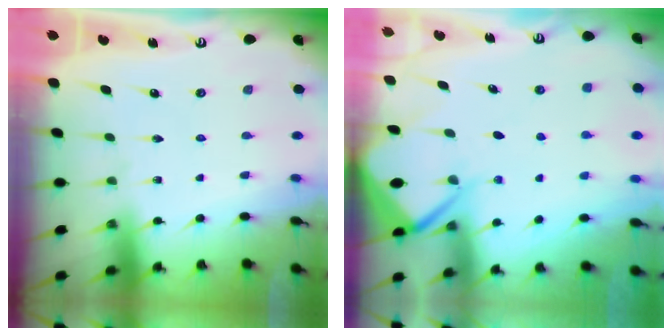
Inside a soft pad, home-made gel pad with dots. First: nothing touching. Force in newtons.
{"total": 6.8, "press": 6.7, "slide": 0.6}